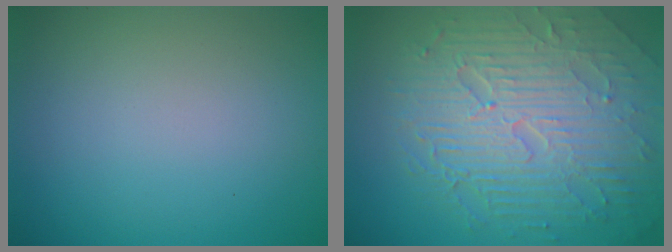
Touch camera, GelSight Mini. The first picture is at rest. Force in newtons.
{"total": 9.4, "press": 6.2, "slide": 7.0}